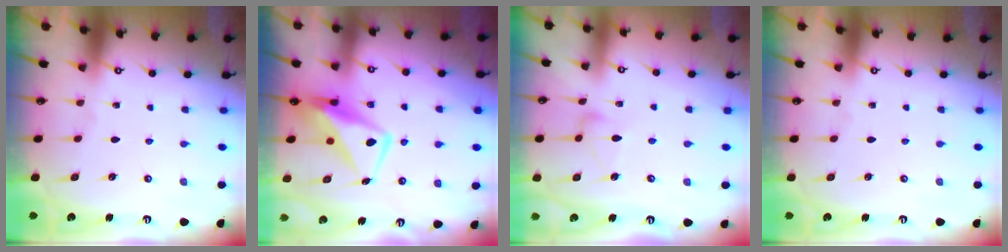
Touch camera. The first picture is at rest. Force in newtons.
{"total": 10.8, "press": 10.8, "slide": 1.2}
{"total": 7.6, "press": 7.6, "slide": 0.2}
{"total": 0.0}